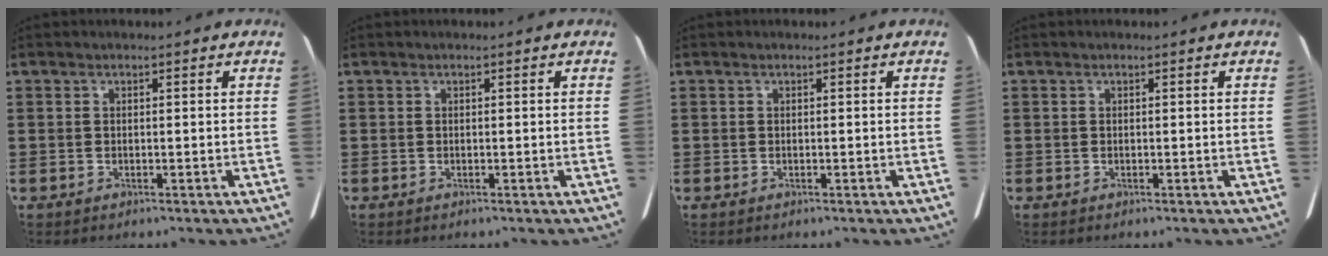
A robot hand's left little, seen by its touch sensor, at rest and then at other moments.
{"total": 0.0}
{"total": 0.0}
{"total": 0.0}